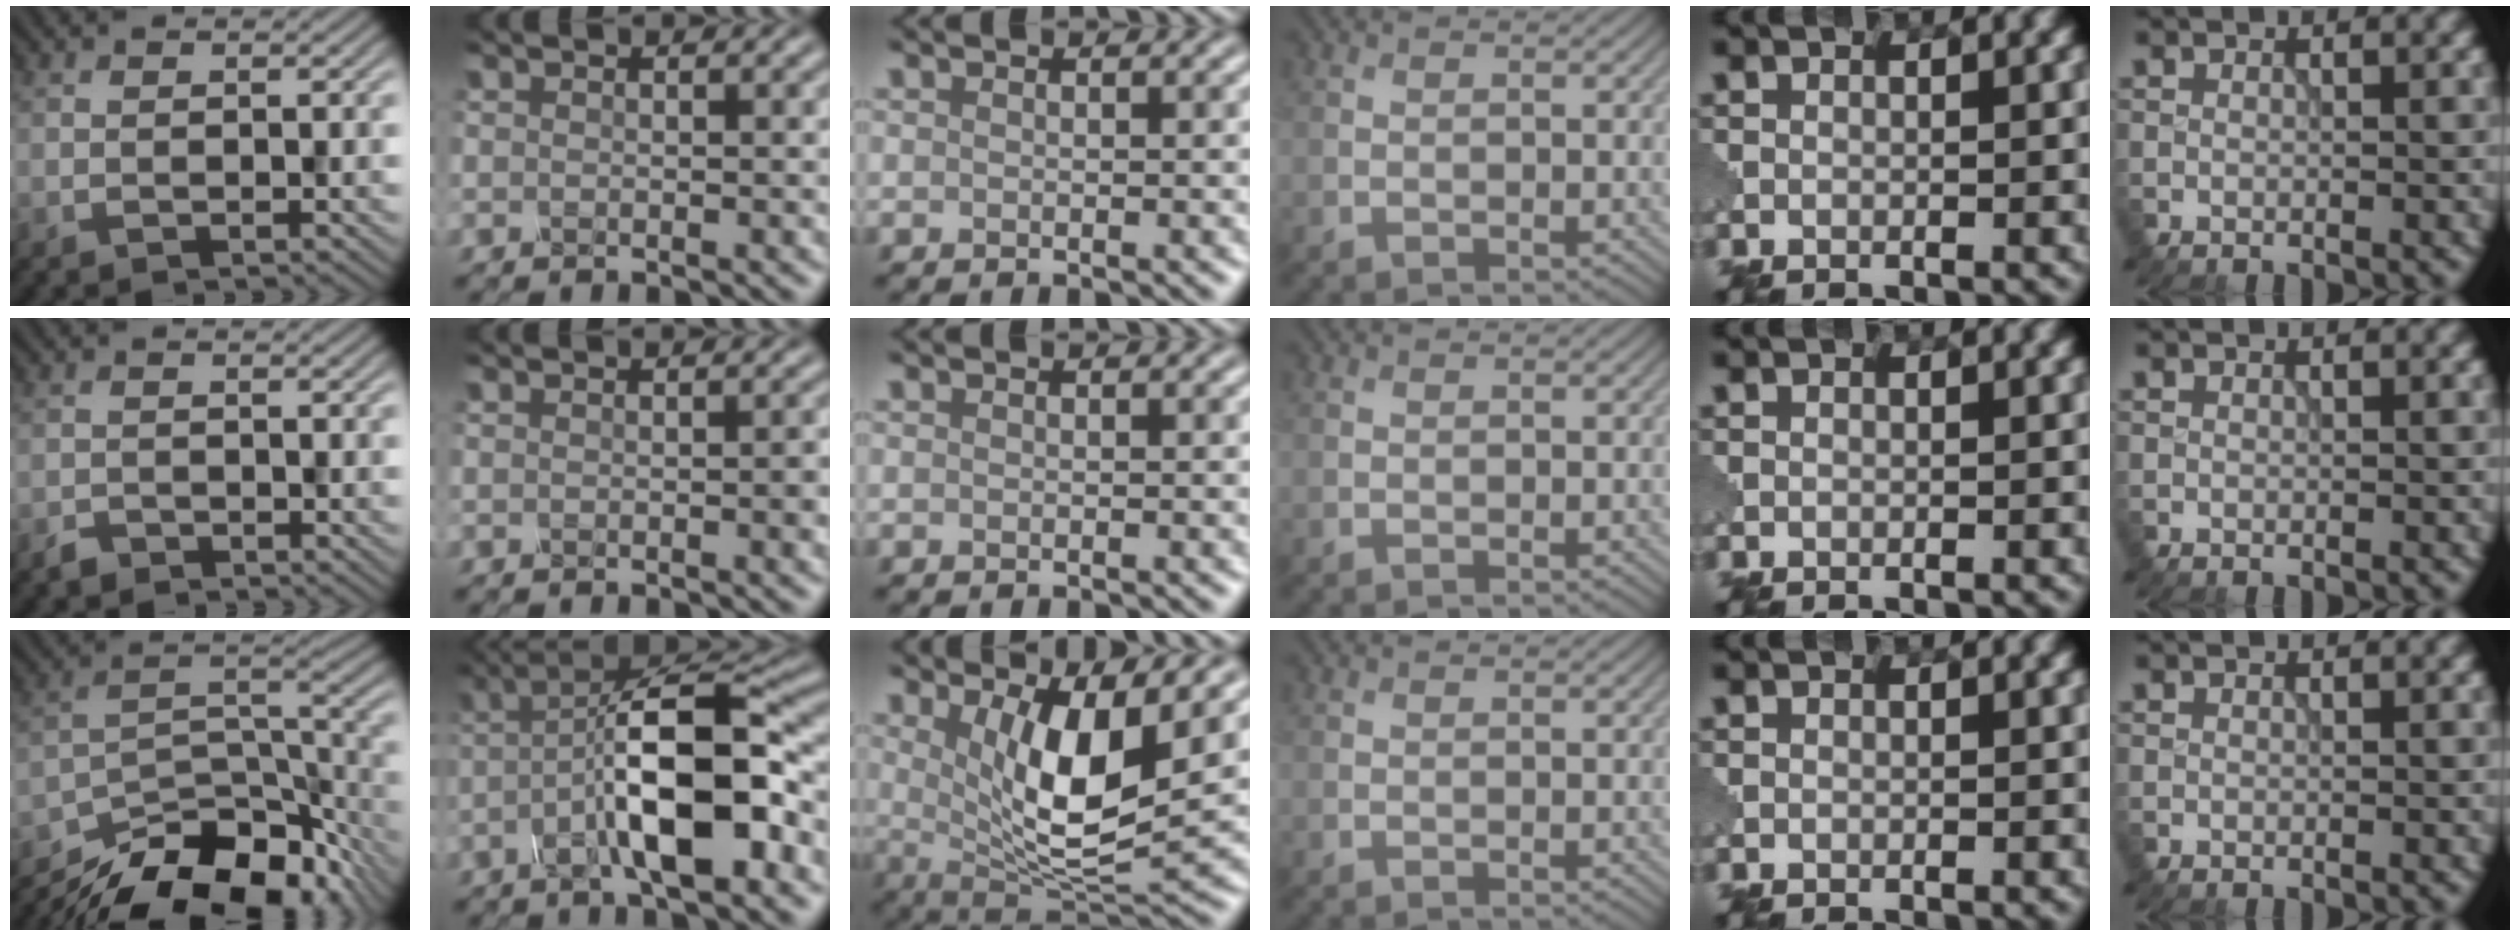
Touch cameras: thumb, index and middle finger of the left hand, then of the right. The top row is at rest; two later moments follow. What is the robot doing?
{"motion": "disassemble", "object": "glue stick"}